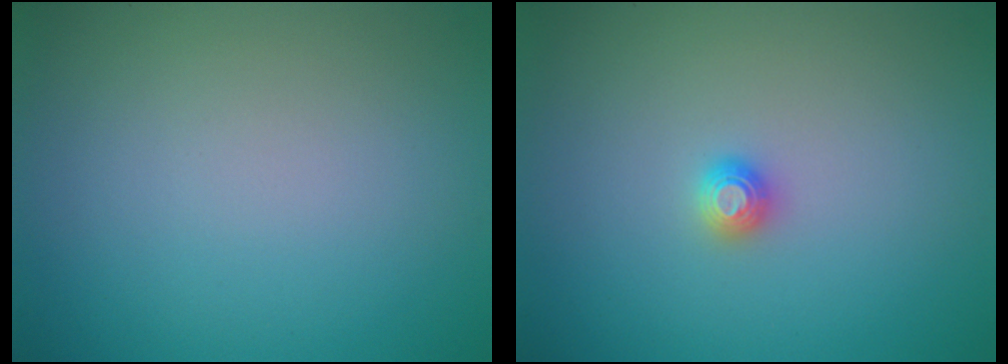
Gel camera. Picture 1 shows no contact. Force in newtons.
{"total": 1.2, "press": 1.2, "slide": 0.1}